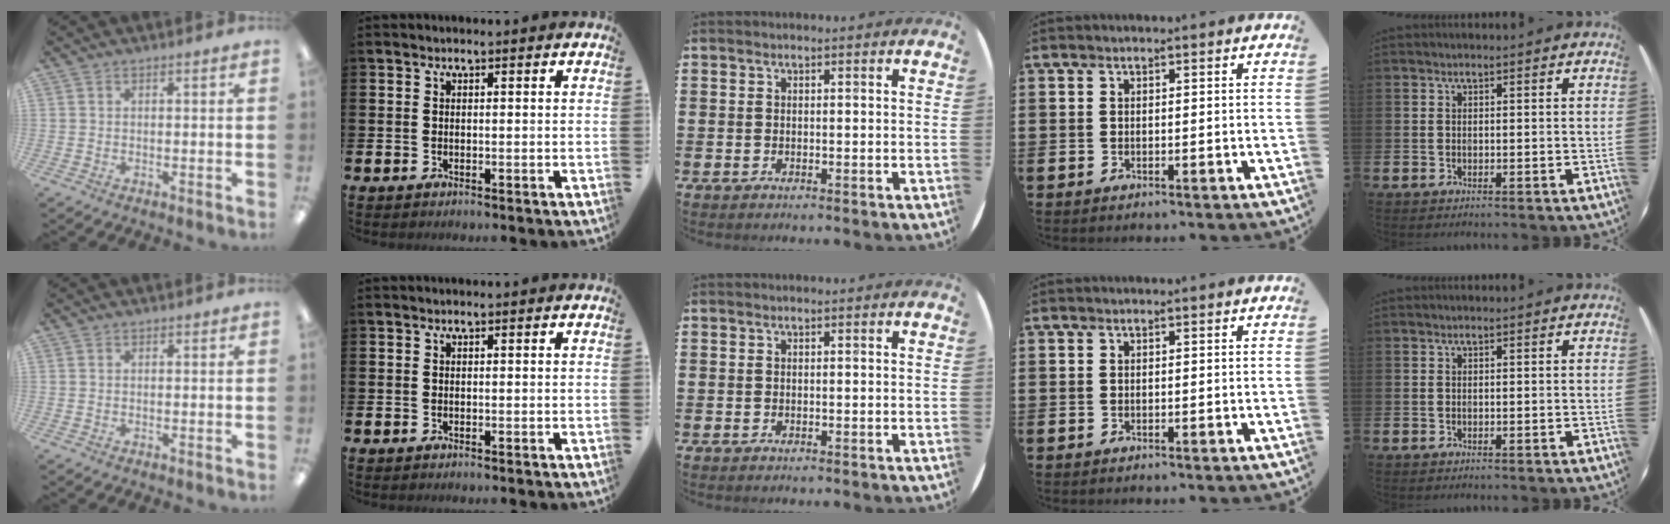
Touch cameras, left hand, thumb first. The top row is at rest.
{}